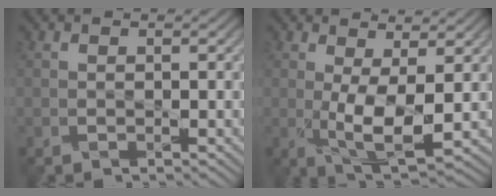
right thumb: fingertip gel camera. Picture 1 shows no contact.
{"total": 5.8, "force": [-0.2, 2.2, 5.4], "torque": [-0.123, -0.008, 0.009]}